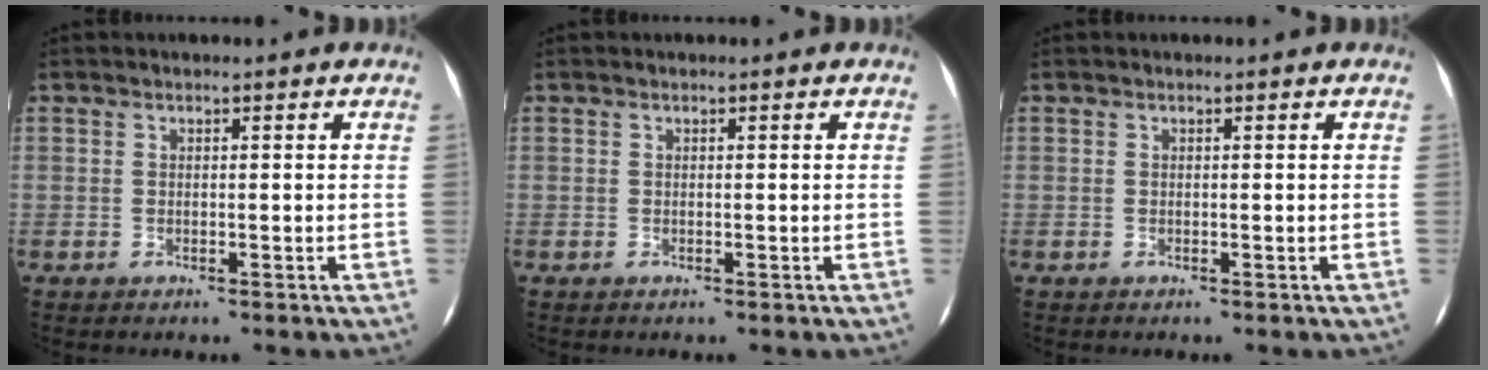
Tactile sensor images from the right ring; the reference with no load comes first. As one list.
[{"total": 0.0}, {"total": 0.0}]